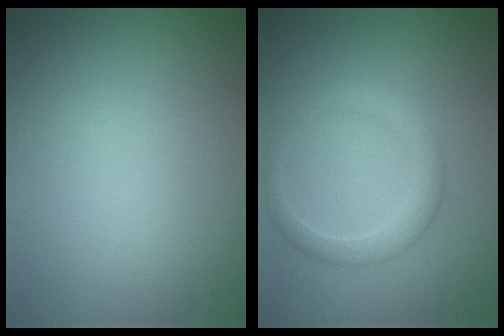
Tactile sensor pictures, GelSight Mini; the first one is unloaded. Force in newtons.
{"total": 2.6, "press": 2.6, "slide": 0.3}